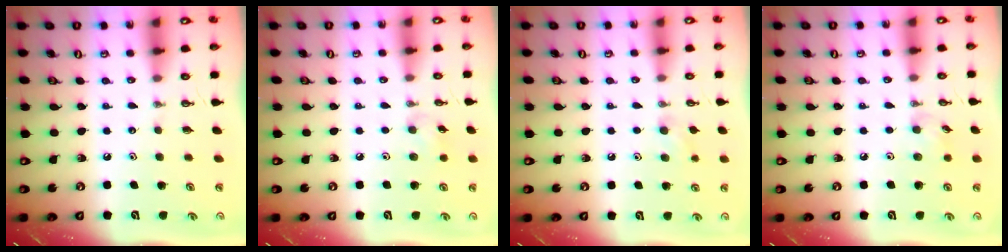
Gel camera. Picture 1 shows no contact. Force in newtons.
{"total": 5.8, "press": 5.6, "slide": 1.4}
{"total": 7.8, "press": 7.0, "slide": 3.5}
{"total": 5.7, "press": 5.5, "slide": 1.4}